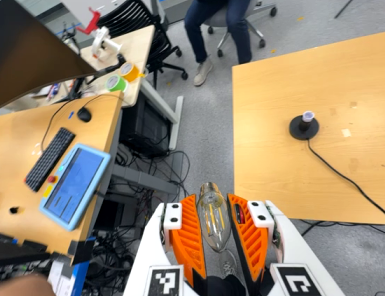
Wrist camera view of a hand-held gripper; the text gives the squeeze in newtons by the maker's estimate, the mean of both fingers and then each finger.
{"total": 11.1, "left": 11.2, "right": 10.9}